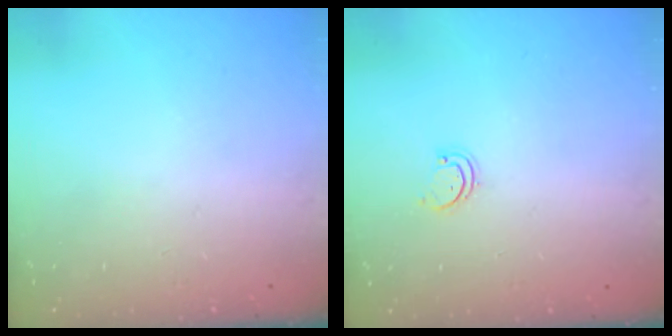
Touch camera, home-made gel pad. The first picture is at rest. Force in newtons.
{"total": 1.7, "press": 1.7, "slide": 0.3}